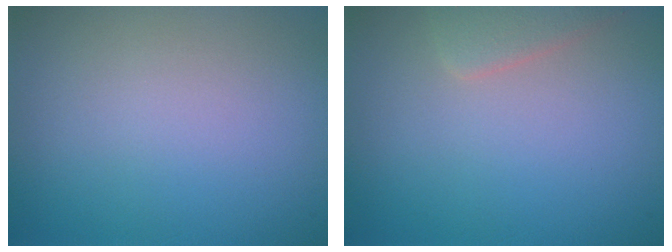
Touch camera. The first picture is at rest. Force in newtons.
{"total": 2.0, "press": 2.0, "slide": 0.1}